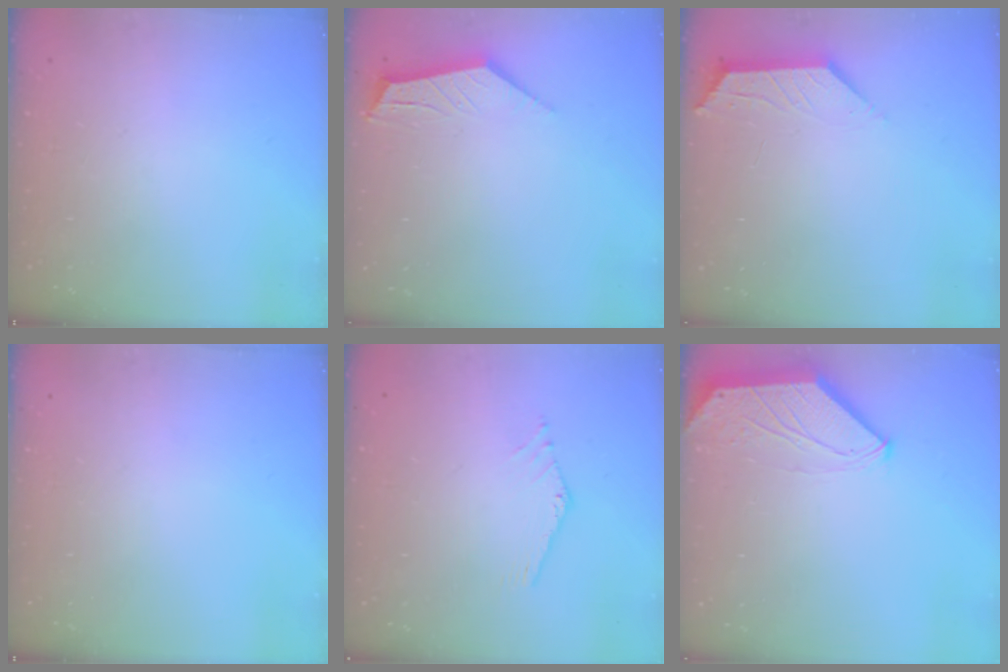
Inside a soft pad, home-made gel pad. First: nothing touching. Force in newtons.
{"total": 3.9, "press": 3.9, "slide": 0.6}
{"total": 1.9, "press": 1.9, "slide": 0.4}
{"total": 0.0}
{"total": 0.0}
{"total": 0.0}